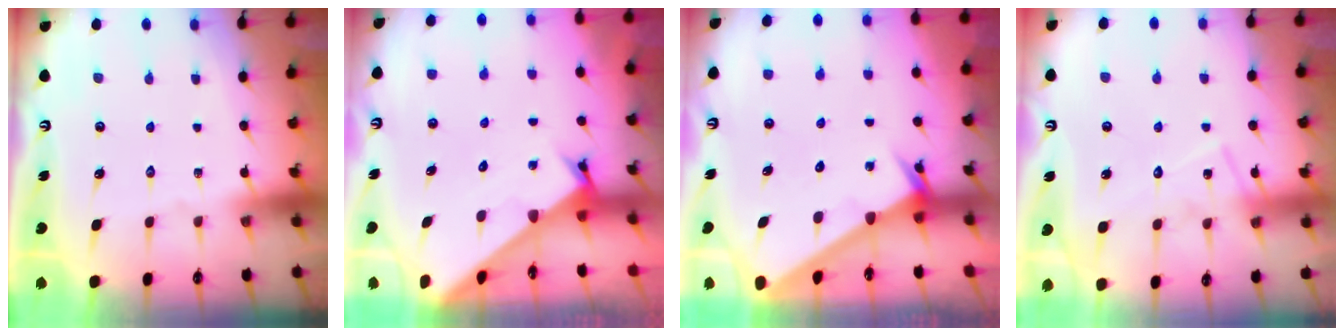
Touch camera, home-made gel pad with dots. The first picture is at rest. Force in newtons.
{"total": 2.2, "press": 2.2, "slide": 0.2}
{"total": 2.5, "press": 2.5, "slide": 0.1}
{"total": 11.9, "press": 11.9, "slide": 0.8}